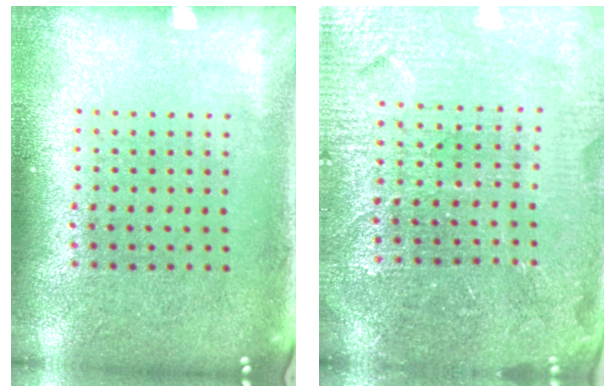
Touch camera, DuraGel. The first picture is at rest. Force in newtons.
{"total": 4.4, "press": 4.2, "slide": 1.4}